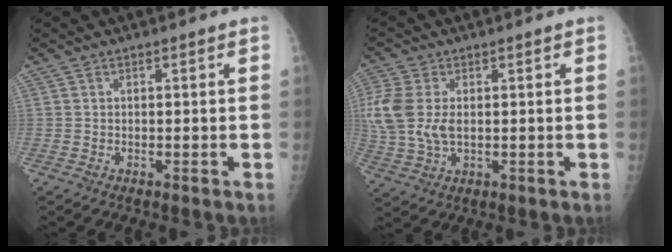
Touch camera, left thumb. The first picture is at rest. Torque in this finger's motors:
{"motor_torque": [-0.09, 0.99, 1.28, -0.26, 0.43]}